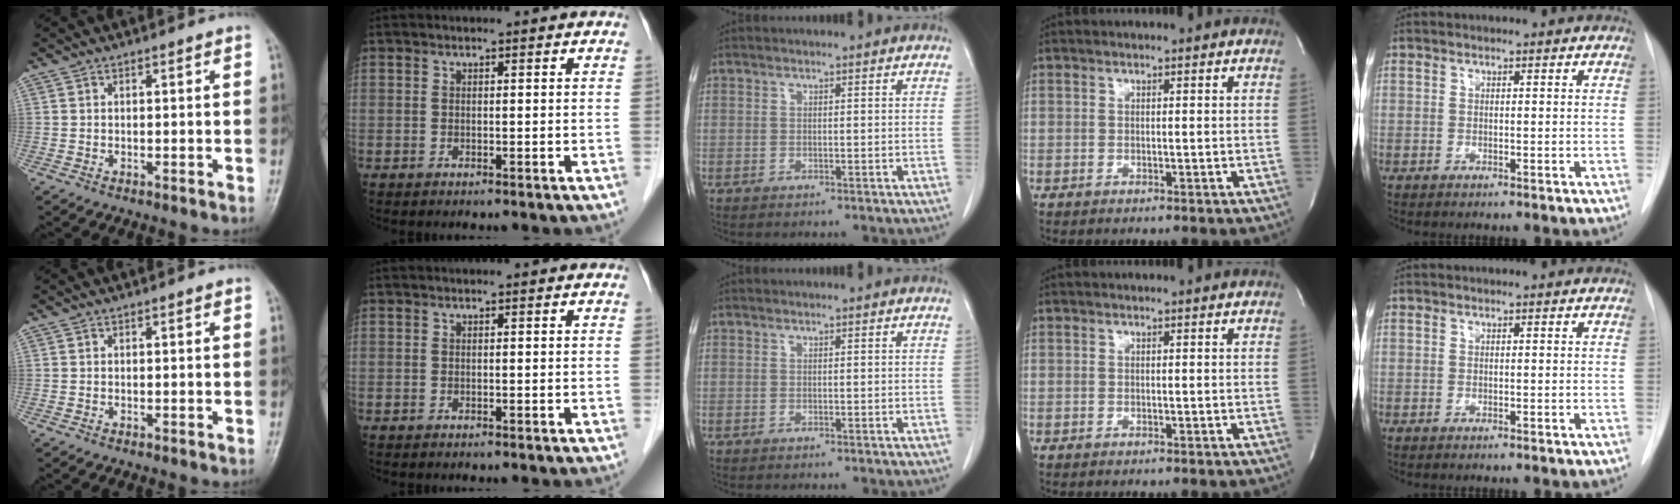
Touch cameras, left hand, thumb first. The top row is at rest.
{}